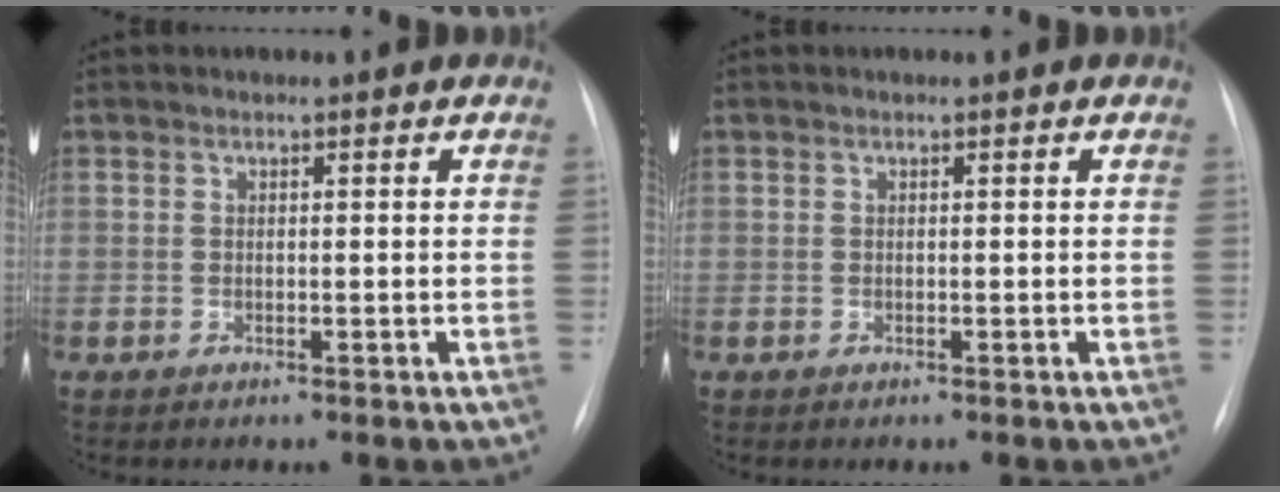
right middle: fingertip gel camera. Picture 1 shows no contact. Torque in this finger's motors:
{"motor_torque": [-0.01, -0.07, 0.07, 0.00]}